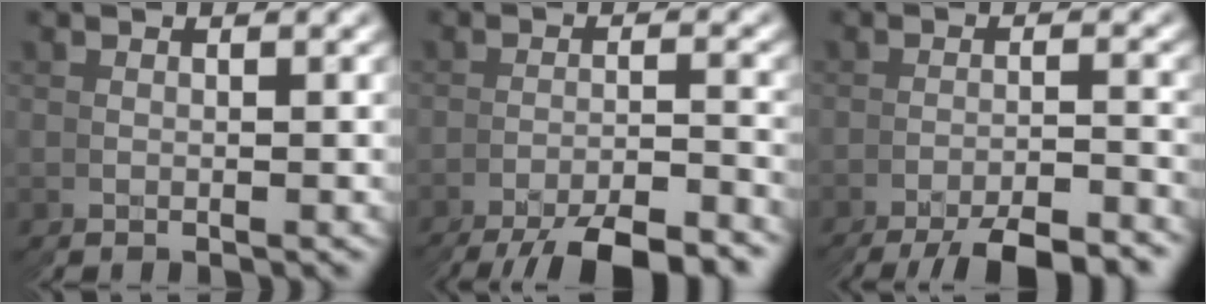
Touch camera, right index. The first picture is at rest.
{"total": 6.1, "force": [-5.9, -0.7, 1.6], "torque": [-0.021, -0.001, -0.093]}
{"total": 5.8, "force": [-5.6, -1.1, 0.9], "torque": [-0.004, 0.003, -0.092]}